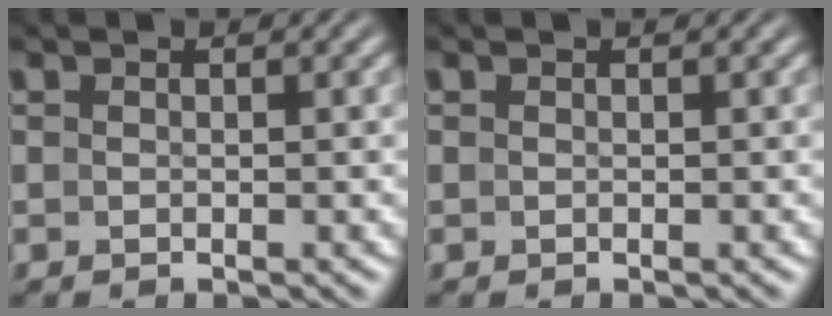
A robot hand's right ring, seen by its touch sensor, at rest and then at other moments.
{"total": 0.0}